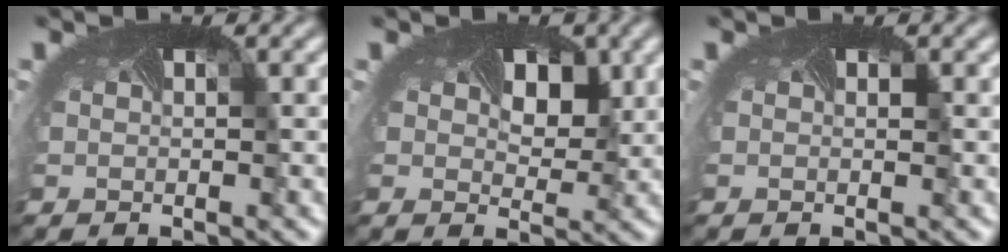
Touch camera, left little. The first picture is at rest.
{"total": 3.0, "force": [0.9, 2.2, 1.8], "torque": [-0.033, -0.003, 0.011]}
{"total": 0.0}